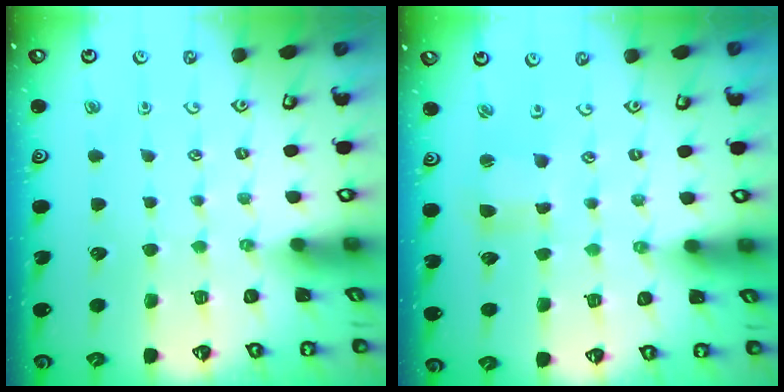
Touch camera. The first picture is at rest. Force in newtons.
{"total": 2.1, "press": 2.1, "slide": 0.3}